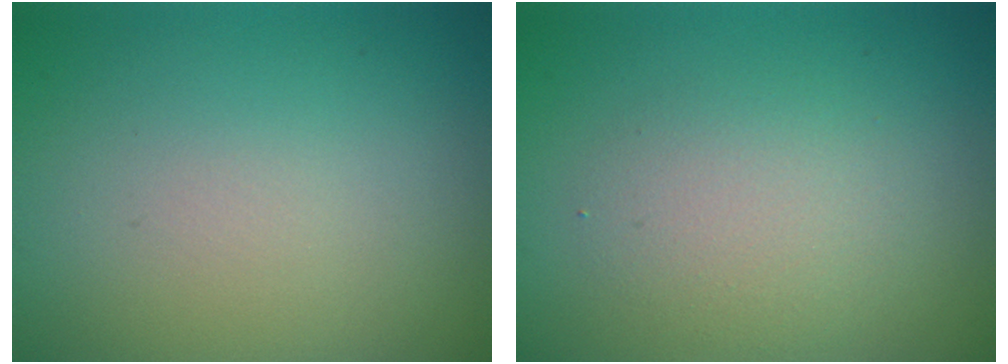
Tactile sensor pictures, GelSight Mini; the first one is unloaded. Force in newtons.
{"total": 2.7, "press": 2.7, "slide": 0.1}